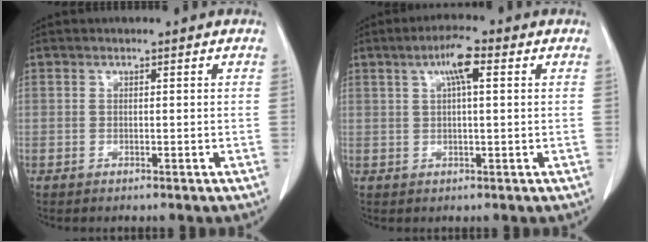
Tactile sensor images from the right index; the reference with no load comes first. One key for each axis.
{"total": 4.9, "fx": 1.9, "fy": 0.6, "fz": 4.5, "tx": -0.083, "ty": 0.011, "tz": 0.031}